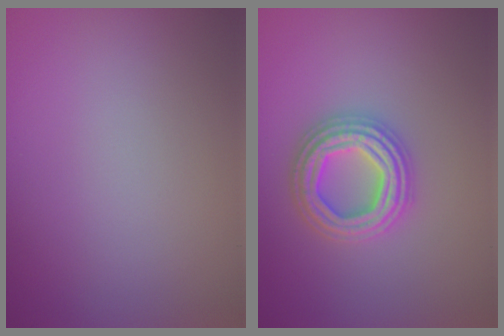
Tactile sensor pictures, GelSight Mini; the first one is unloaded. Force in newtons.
{"total": 4.7, "press": 4.7, "slide": 0.7}